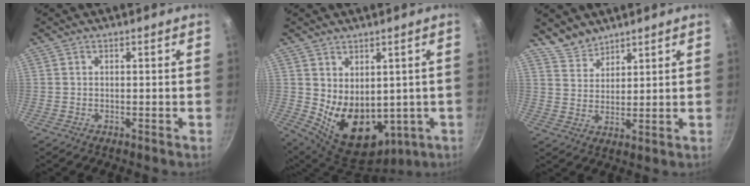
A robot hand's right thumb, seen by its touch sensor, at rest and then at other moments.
{"total": 13.1, "force": [0.5, 9.4, 9.1], "torque": [-0.118, -0.030, 0.043]}
{"total": 5.2, "force": [4.7, 2.1, 0.6], "torque": [-0.001, -0.022, 0.094]}